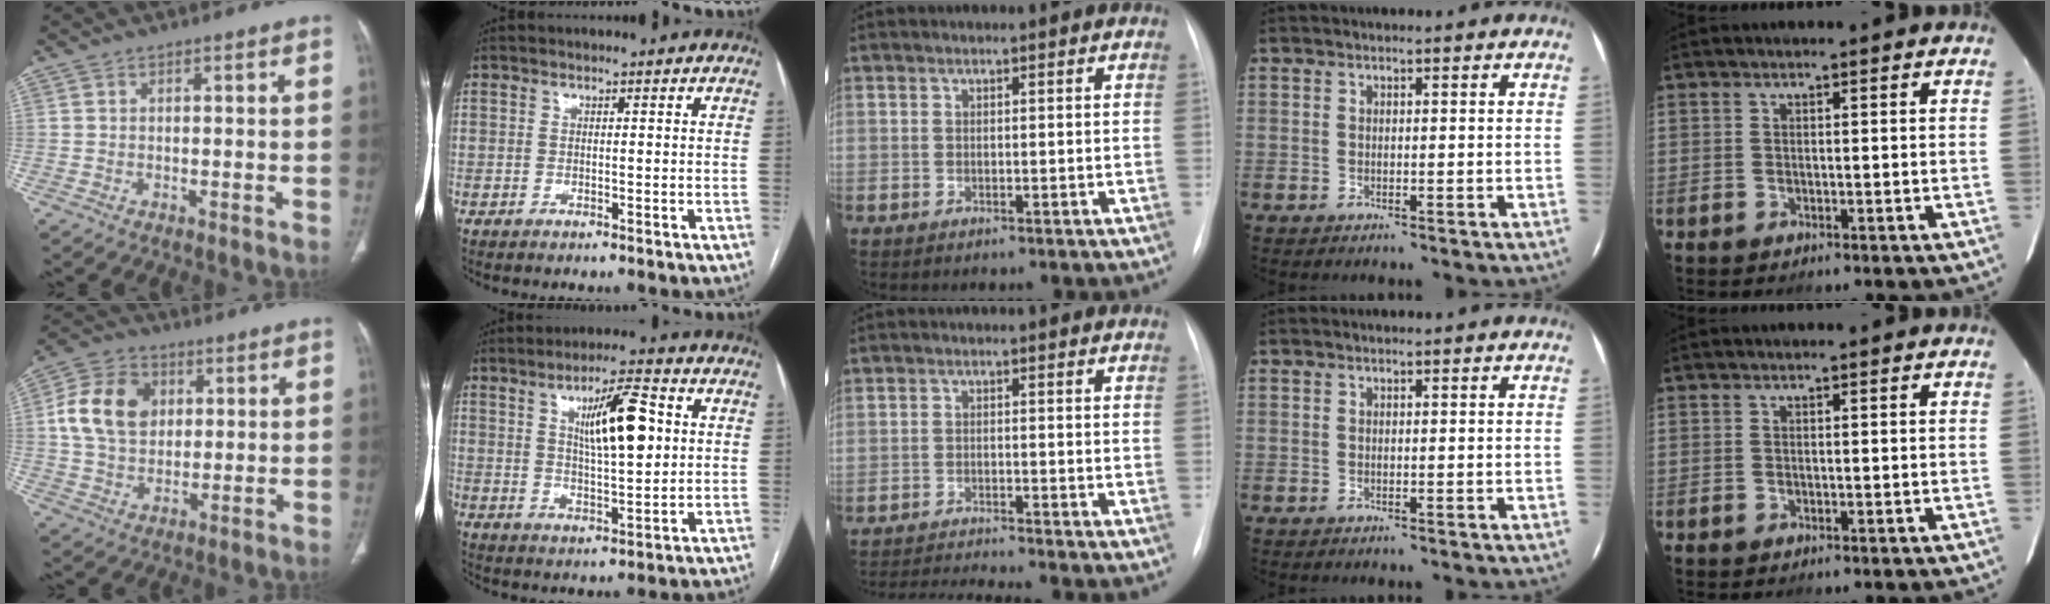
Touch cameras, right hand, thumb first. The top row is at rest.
{"thumb": {"total": 13.2, "force": [2.7, 9.9, 8.3], "torque": [-0.135, 0.007, 0.046]}, "index": {"total": 10.2, "force": [2.6, 2.0, 9.6], "torque": [-0.161, 0.007, 0.046]}, "middle": {"total": 6.5, "force": [-6.0, -1.9, 1.7], "torque": [-0.030, -0.017, -0.100]}}